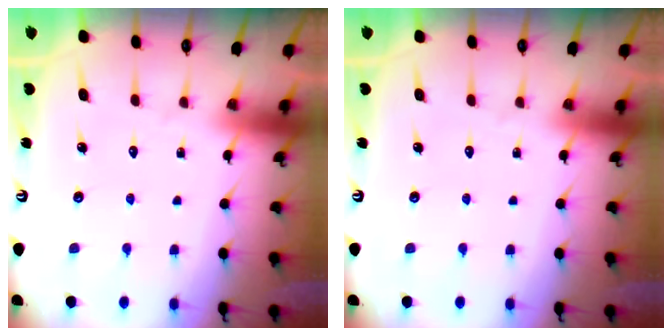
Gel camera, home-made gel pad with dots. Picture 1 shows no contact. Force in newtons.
{"total": 0.0}